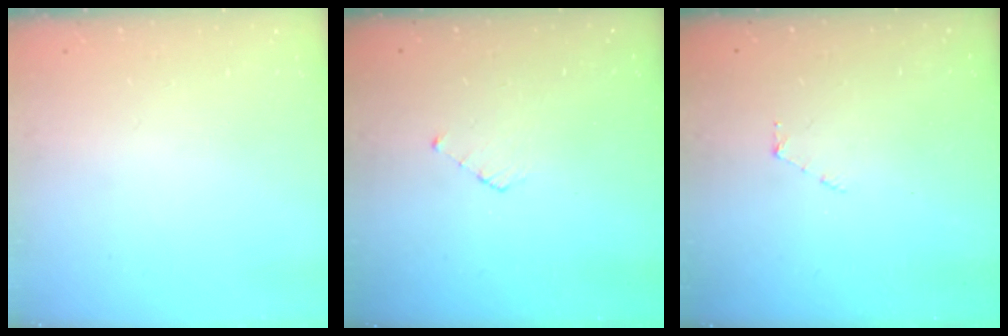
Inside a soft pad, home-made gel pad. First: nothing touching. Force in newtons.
{"total": 4.3, "press": 4.3, "slide": 0.3}
{"total": 2.9, "press": 2.9, "slide": 0.3}